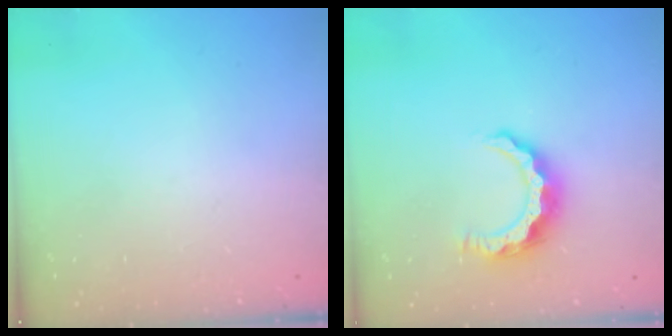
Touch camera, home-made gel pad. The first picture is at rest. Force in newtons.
{"total": 7.8, "press": 7.8, "slide": 0.7}